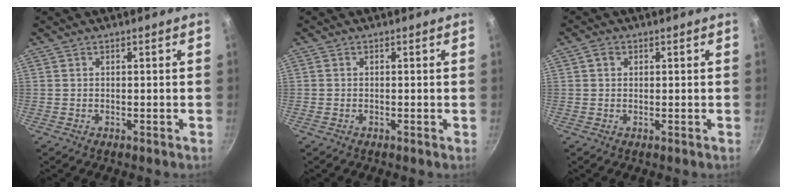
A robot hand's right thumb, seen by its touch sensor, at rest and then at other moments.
{"total": 0.0}
{"total": 1.7, "force": [0.6, 1.5, 0.6], "torque": [-0.006, 0.001, 0.007]}